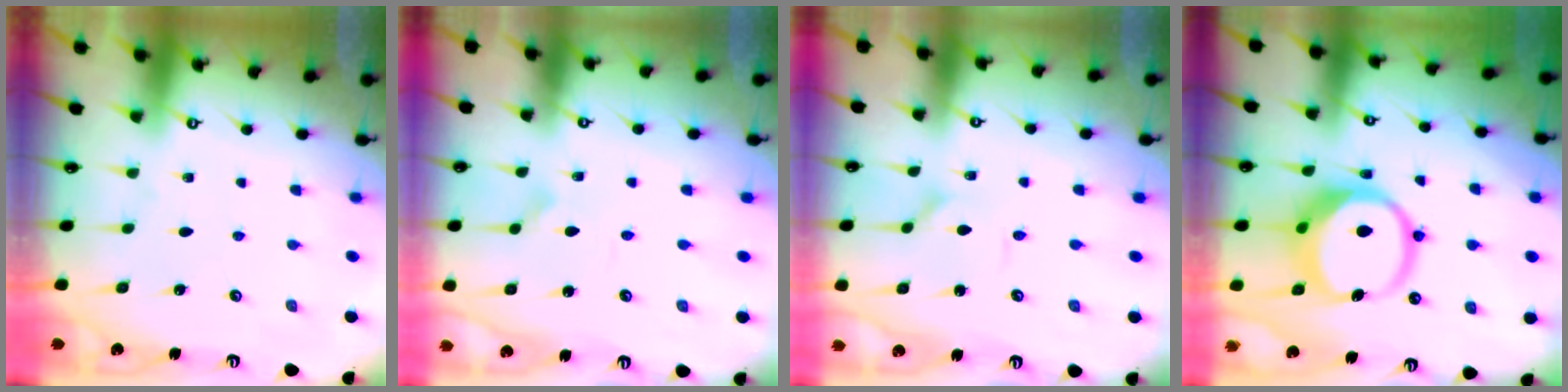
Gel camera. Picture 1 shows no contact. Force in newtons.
{"total": 2.2, "press": 2.2, "slide": 0.1}
{"total": 1.2, "press": 1.2, "slide": 0.2}
{"total": 11.2, "press": 11.1, "slide": 1.2}